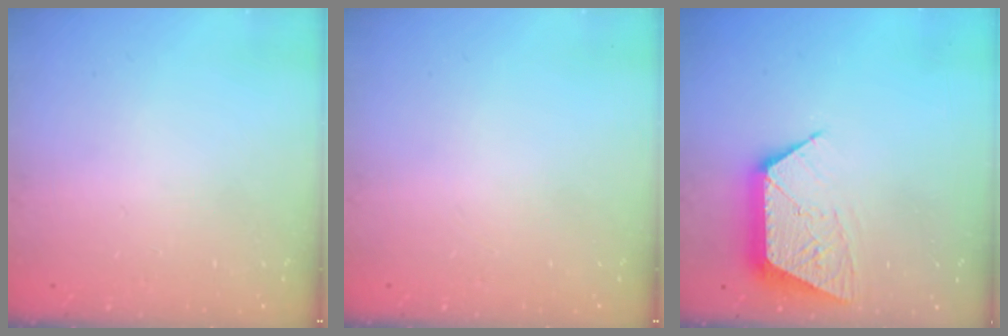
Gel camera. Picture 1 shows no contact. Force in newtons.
{"total": 0.0}
{"total": 10.6, "press": 10.6, "slide": 0.7}